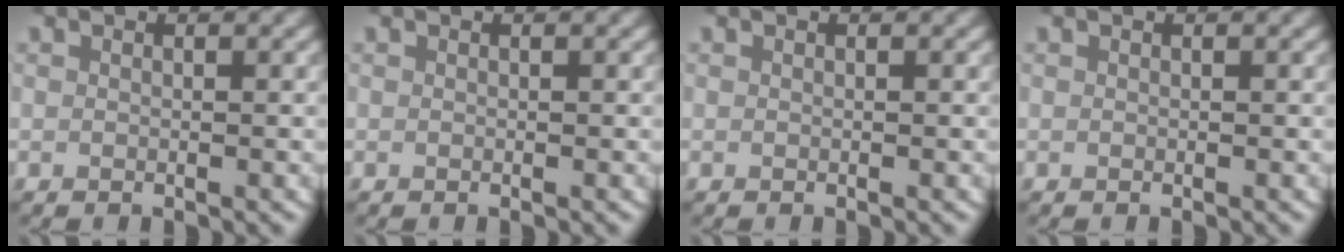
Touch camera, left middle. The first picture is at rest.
{"total": 0.0}
{"total": 0.0}
{"total": 0.0}